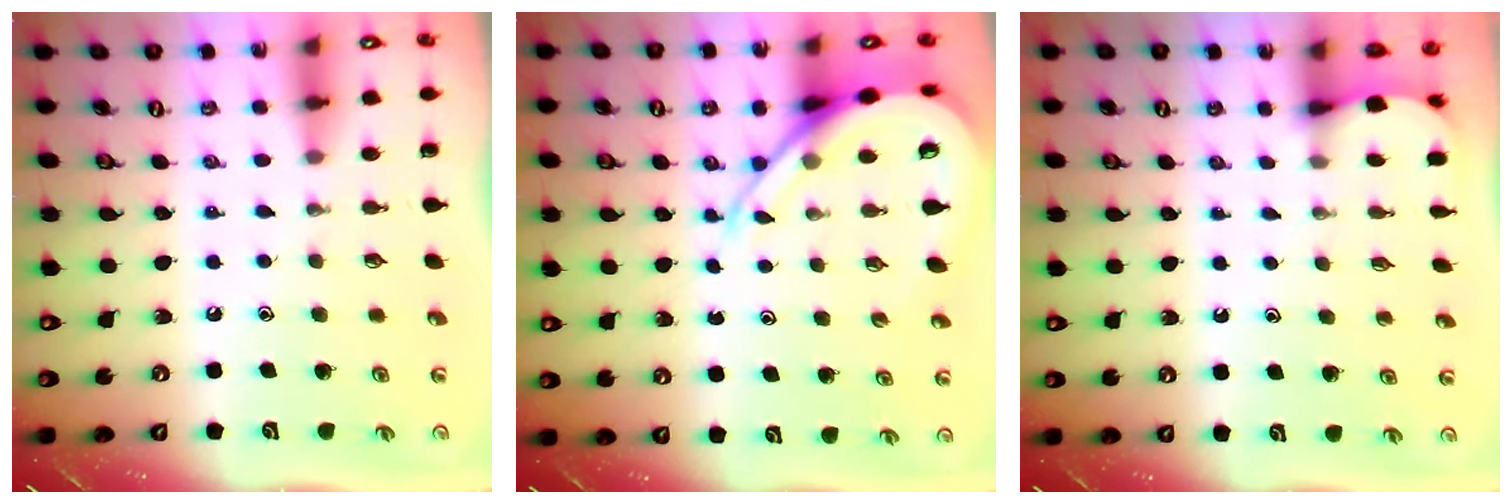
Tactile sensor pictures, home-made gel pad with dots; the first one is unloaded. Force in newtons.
{"total": 10.7, "press": 10.7, "slide": 1.2}
{"total": 2.6, "press": 2.6, "slide": 0.3}